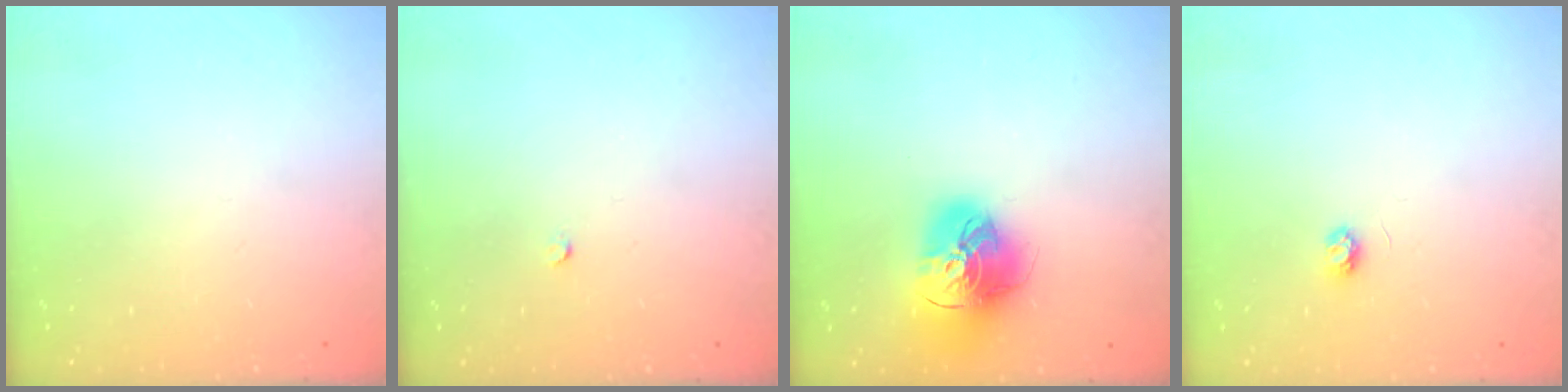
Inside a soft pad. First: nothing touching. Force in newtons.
{"total": 2.0, "press": 2.0, "slide": 0.3}
{"total": 17.7, "press": 17.6, "slide": 1.8}
{"total": 3.2, "press": 3.2, "slide": 0.3}